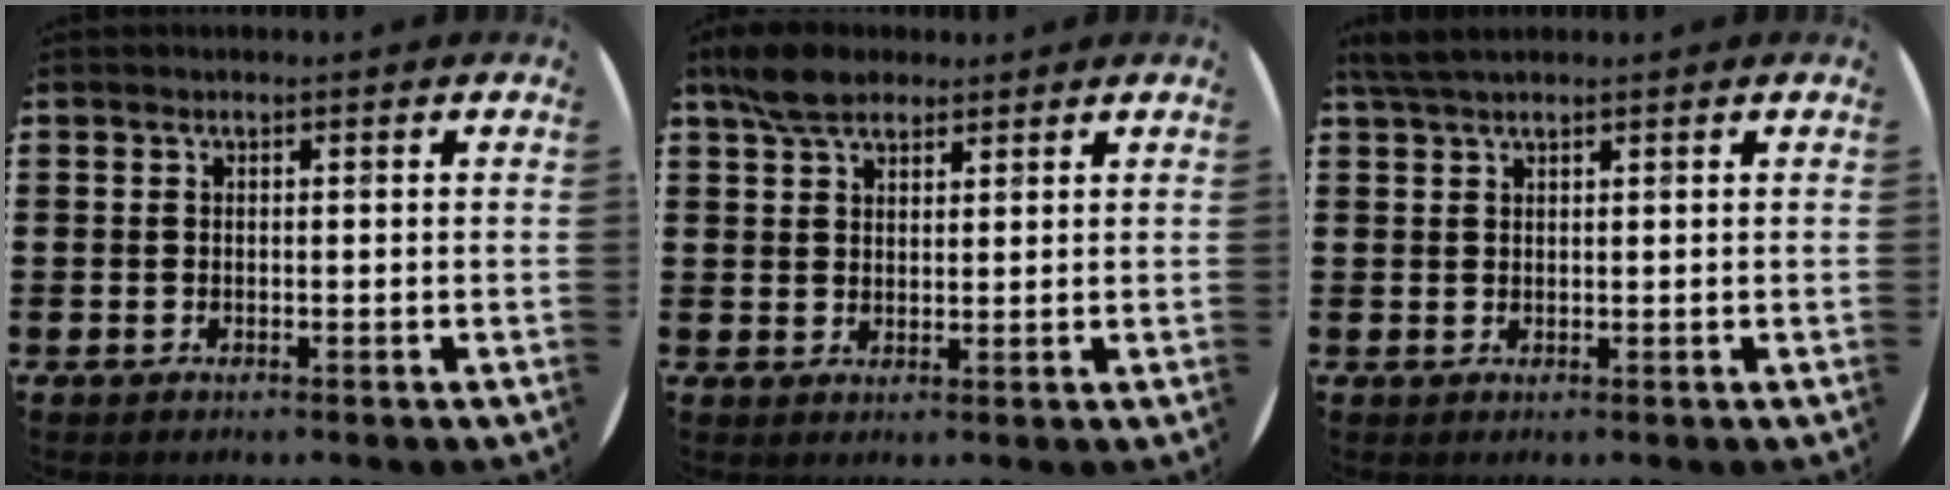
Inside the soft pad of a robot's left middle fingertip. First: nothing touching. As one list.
[{"total": 5.2, "force": [4.2, 2.3, 2.0], "torque": [-0.042, -0.001, 0.079]}, {"total": 2.5, "force": [2.1, 0.5, 1.3], "torque": [-0.029, 0.005, 0.040]}]